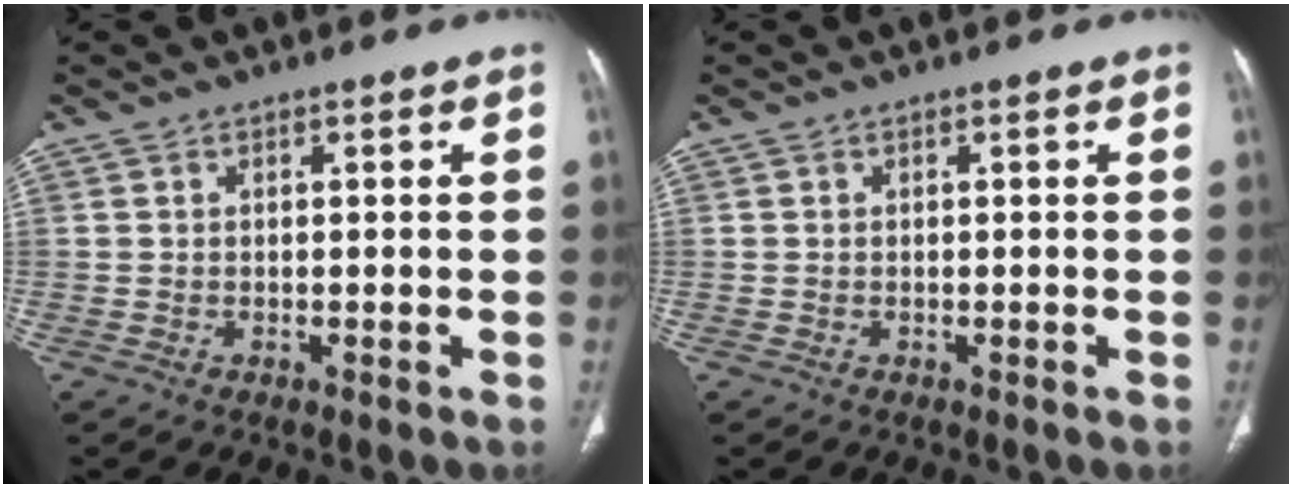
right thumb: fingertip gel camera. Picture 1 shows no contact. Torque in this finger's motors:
{"motor_torque": [0.01, 0.00, 0.12, 0.06, 0.03]}